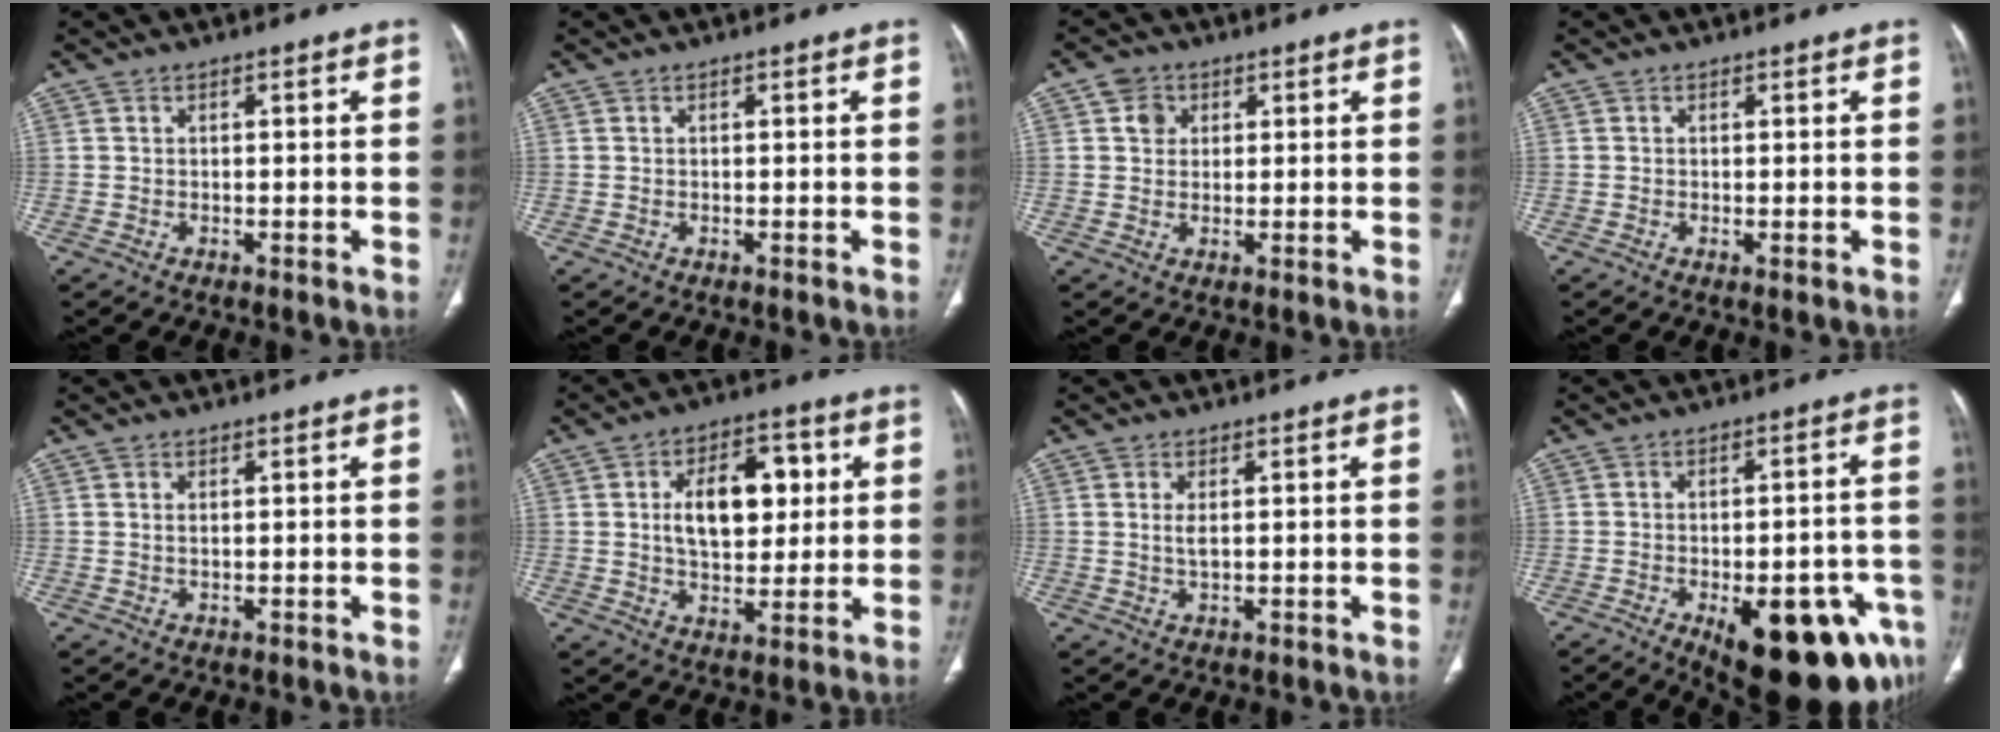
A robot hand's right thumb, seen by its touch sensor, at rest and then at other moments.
{"total": 0.0}
{"total": 3.7, "force": [1.3, 3.1, 1.4], "torque": [-0.007, -0.003, 0.021]}
{"total": 0.6, "force": [-0.1, 0.2, 0.6], "torque": [-0.017, -0.004, -0.001]}
{"total": 0.8, "force": [0.3, 0.3, 0.7], "torque": [-0.018, 0.003, 0.008]}
{"total": 13.7, "force": [2.7, 8.1, 10.7], "torque": [-0.130, 0.004, 0.043]}
{"total": 2.1, "force": [0.4, 0.8, 1.9], "torque": [-0.044, -0.002, 0.013]}
{"total": 21.3, "force": [-9.5, 8.9, 16.8], "torque": [-0.150, 0.028, -0.111]}